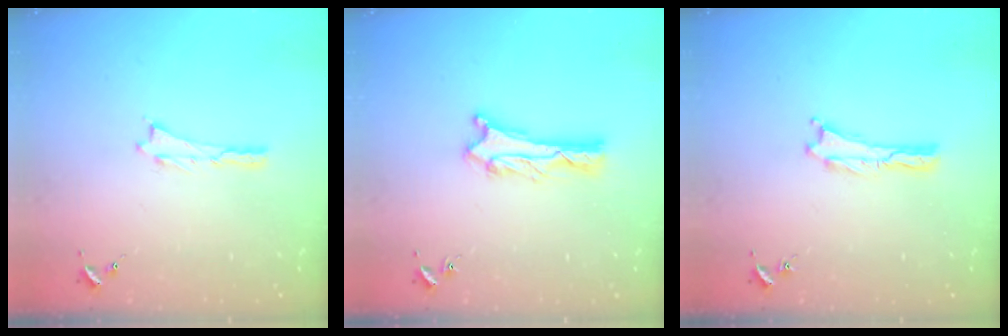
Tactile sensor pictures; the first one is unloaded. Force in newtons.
{"total": 1.2, "press": 1.1, "slide": 0.1}
{"total": 0.0}